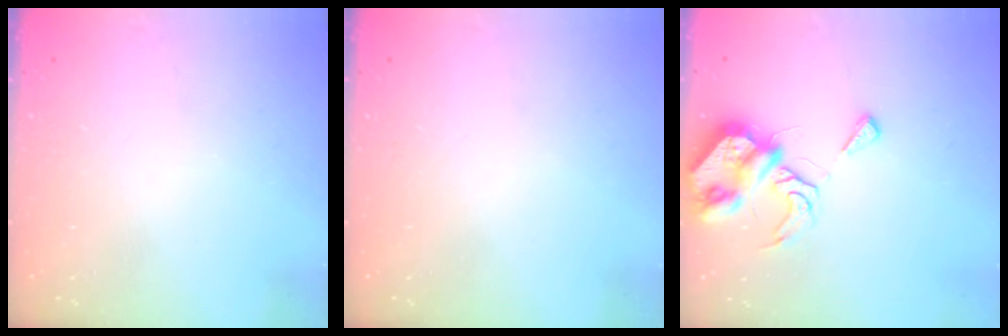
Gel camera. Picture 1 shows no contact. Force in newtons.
{"total": 0.0}
{"total": 9.0, "press": 8.9, "slide": 1.3}